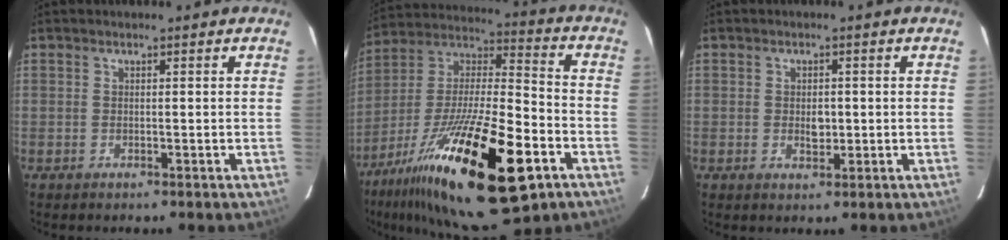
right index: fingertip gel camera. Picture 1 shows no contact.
{"total": 27.5, "force": [-13.3, 5.9, 23.3], "torque": [-0.409, -0.038, -0.223]}
{"total": 2.3, "force": [-0.2, 1.2, 2.0], "torque": [-0.035, 0.000, 0.000]}